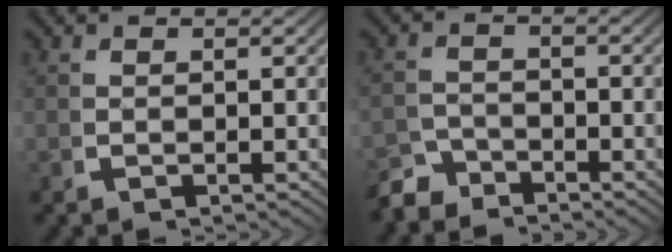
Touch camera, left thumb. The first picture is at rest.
{"total": 3.1, "force": [-3.1, 0.6, 0.0], "torque": [0.012, -0.010, -0.059]}